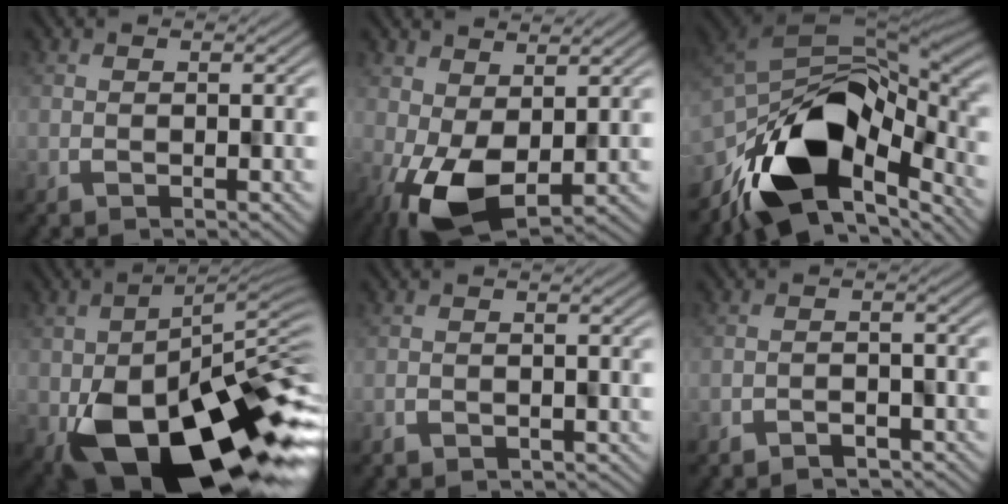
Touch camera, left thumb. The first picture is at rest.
{"total": 6.5, "force": [-1.4, 3.6, 5.2], "torque": [-0.122, -0.024, -0.007]}
{"total": 14.5, "force": [-6.8, 8.6, 9.4], "torque": [-0.180, -0.031, -0.122]}
{"total": 17.3, "force": [-7.4, 8.2, 13.2], "torque": [-0.219, -0.043, -0.113]}
{"total": 1.6, "force": [-1.6, 0.4, -0.2], "torque": [-0.003, -0.007, -0.019]}
{"total": 2.8, "force": [-2.7, 0.5, 0.3], "torque": [-0.010, -0.006, -0.038]}